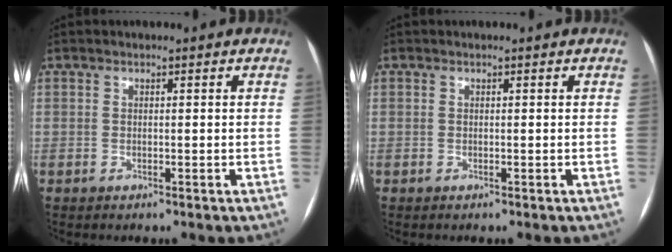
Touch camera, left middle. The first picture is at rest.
{"total": 0.0}